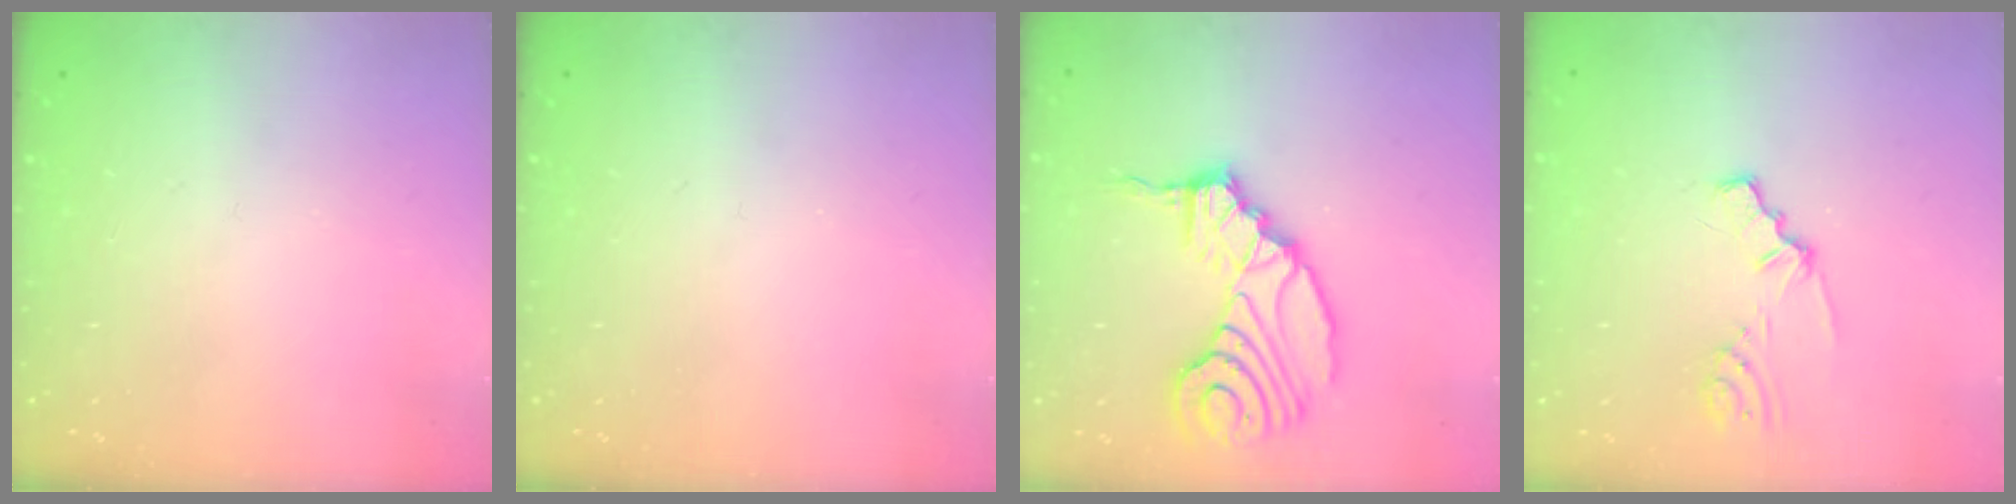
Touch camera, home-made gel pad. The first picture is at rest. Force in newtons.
{"total": 0.0}
{"total": 14.4, "press": 13.6, "slide": 4.6}
{"total": 1.5, "press": 1.5, "slide": 0.1}